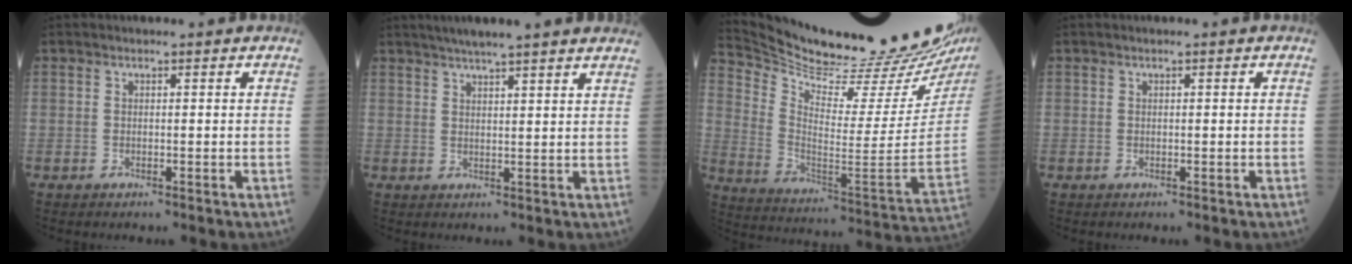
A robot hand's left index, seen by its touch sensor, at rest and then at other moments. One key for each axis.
{"total": 12.3, "fx": 10.5, "fy": 0.2, "fz": 6.4, "tx": -0.094, "ty": 0.026, "tz": 0.128}
{"total": 27.5, "fx": 25.3, "fy": 1.3, "fz": 10.7, "tx": -0.185, "ty": -0.116, "tz": 0.356}
{"total": 0.0}